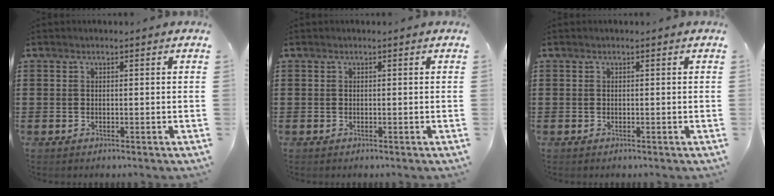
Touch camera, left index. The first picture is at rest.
{"total": 0.0}
{"total": 0.0}